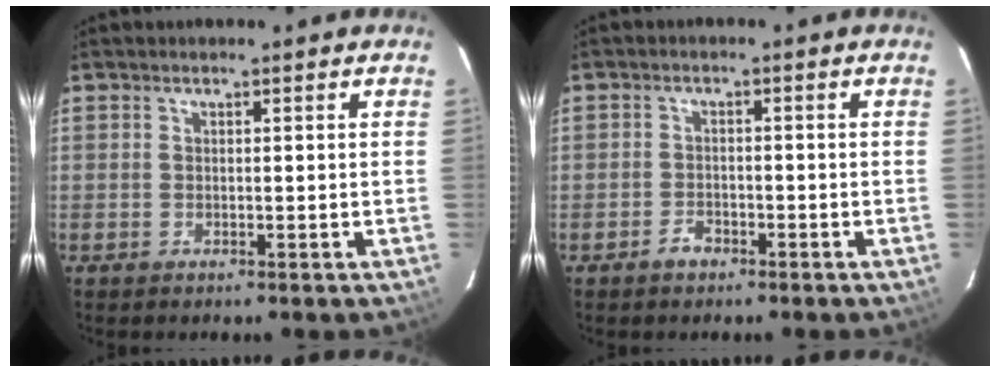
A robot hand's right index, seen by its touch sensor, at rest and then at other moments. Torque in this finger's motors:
{"motor_torque": [-0.35, 0.05, -0.81, -0.21]}